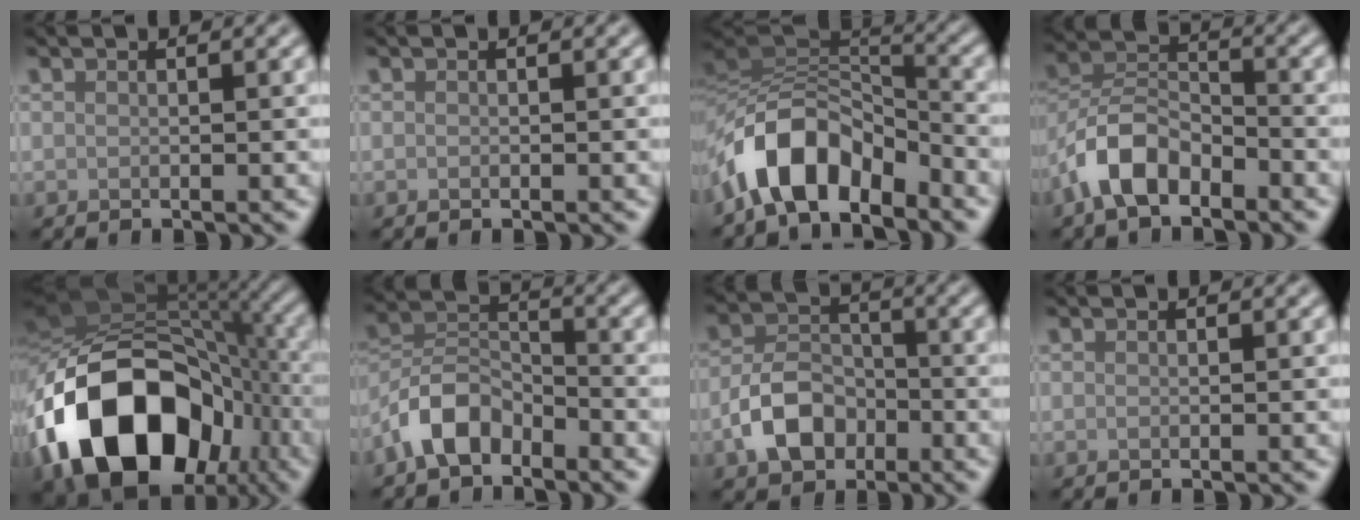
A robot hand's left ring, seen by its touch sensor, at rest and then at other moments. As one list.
[{"total": 0.0}, {"total": 7.9, "force": [-5.4, 3.7, 4.4], "torque": [-0.060, 0.004, -0.106]}, {"total": 5.8, "force": [-3.6, 3.0, 3.4], "torque": [-0.063, 0.009, -0.078]}, {"total": 17.0, "force": [-7.2, 11.5, 10.3], "torque": [-0.190, -0.012, -0.124]}, {"total": 5.4, "force": [-3.5, 2.9, 2.8], "torque": [-0.051, 0.009, -0.079]}, {"total": 5.2, "force": [-2.4, 3.6, 2.9], "torque": [-0.054, 0.003, -0.049]}, {"total": 0.0}]